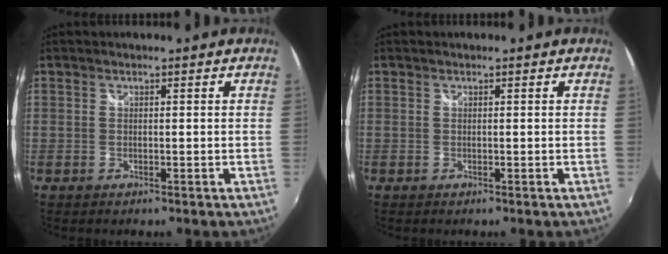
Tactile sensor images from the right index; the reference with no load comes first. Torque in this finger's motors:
{"motor_torque": [0.25, 0.20, 0.04, 0.01]}